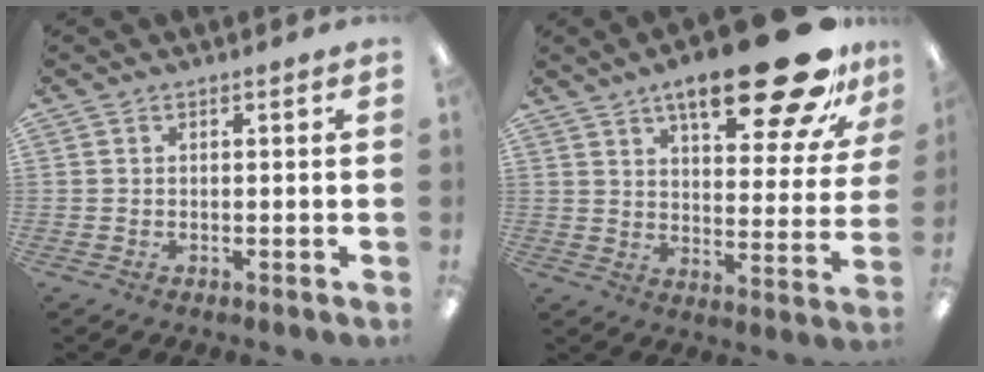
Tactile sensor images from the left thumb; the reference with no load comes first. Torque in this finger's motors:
{"motor_torque": [1.28, 0.79, 1.60, -1.16, 0.11]}